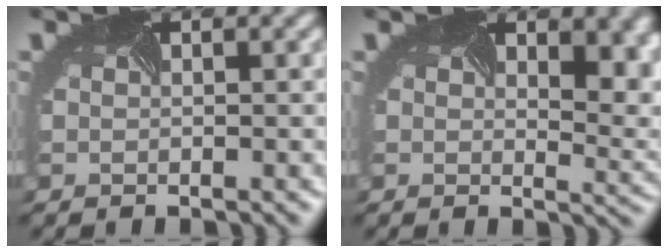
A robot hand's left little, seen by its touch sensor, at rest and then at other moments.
{"total": 8.6, "force": [3.8, 4.5, 6.2], "torque": [-0.071, 0.000, 0.065]}